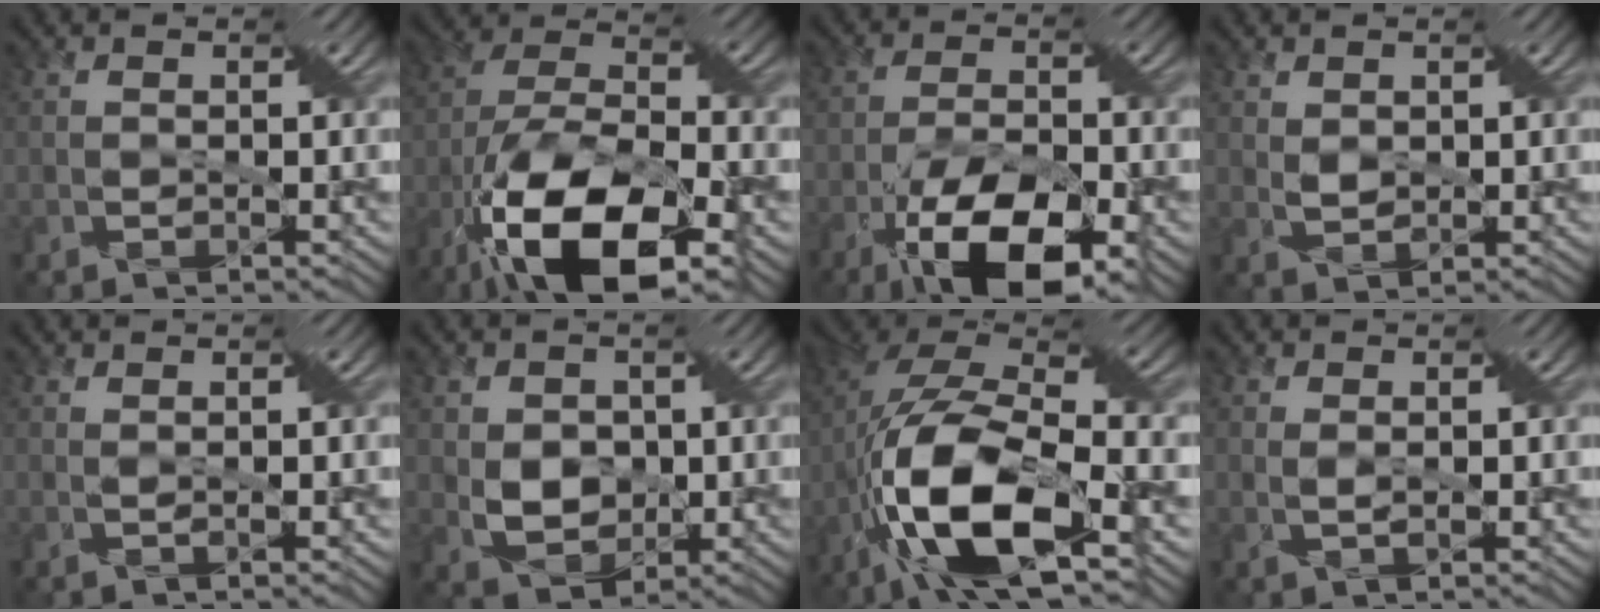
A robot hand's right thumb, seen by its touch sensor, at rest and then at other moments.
{"total": 17.6, "force": [-9.1, 7.3, 13.1], "torque": [-0.283, -0.027, -0.164]}
{"total": 13.4, "force": [-7.1, 5.1, 10.2], "torque": [-0.202, -0.024, -0.124]}
{"total": 1.9, "force": [1.0, 0.9, 1.4], "torque": [-0.047, -0.003, 0.021]}
{"total": 0.8, "force": [0.5, -0.4, 0.6], "torque": [-0.027, -0.002, 0.011]}
{"total": 4.9, "force": [0.4, 3.7, 3.2], "torque": [-0.090, -0.009, 0.004]}
{"total": 16.0, "force": [-5.9, 5.9, 13.6], "torque": [-0.296, -0.005, -0.115]}
{"total": 1.8, "force": [0.4, 0.6, 1.6], "torque": [-0.038, 0.000, 0.011]}